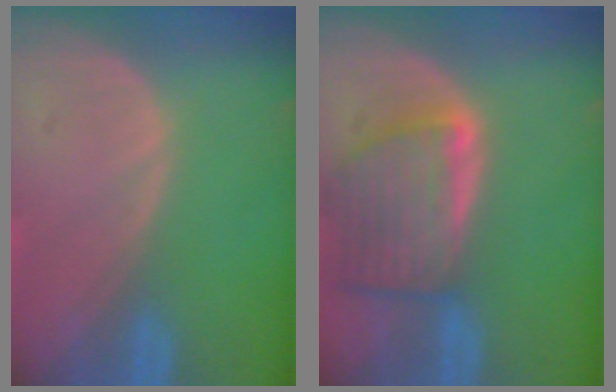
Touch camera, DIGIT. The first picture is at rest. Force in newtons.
{"total": 8.1, "press": 7.3, "slide": 3.5}